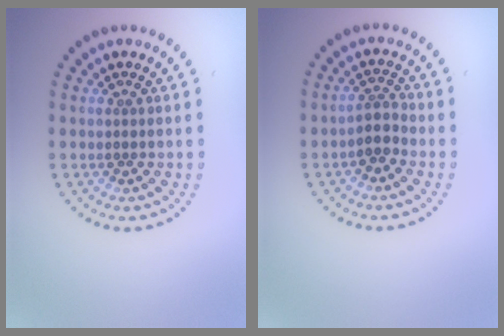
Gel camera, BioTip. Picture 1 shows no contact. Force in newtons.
{"total": 2.1, "press": 1.7, "slide": 1.2}